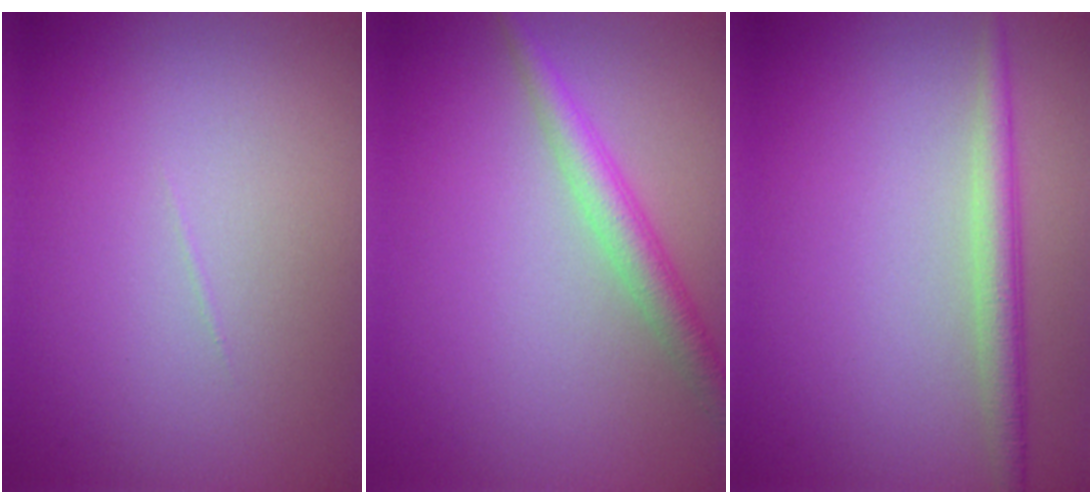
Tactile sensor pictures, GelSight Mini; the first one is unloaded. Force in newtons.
{"total": 2.9, "press": 2.9, "slide": 0.2}
{"total": 2.6, "press": 2.6, "slide": 0.1}